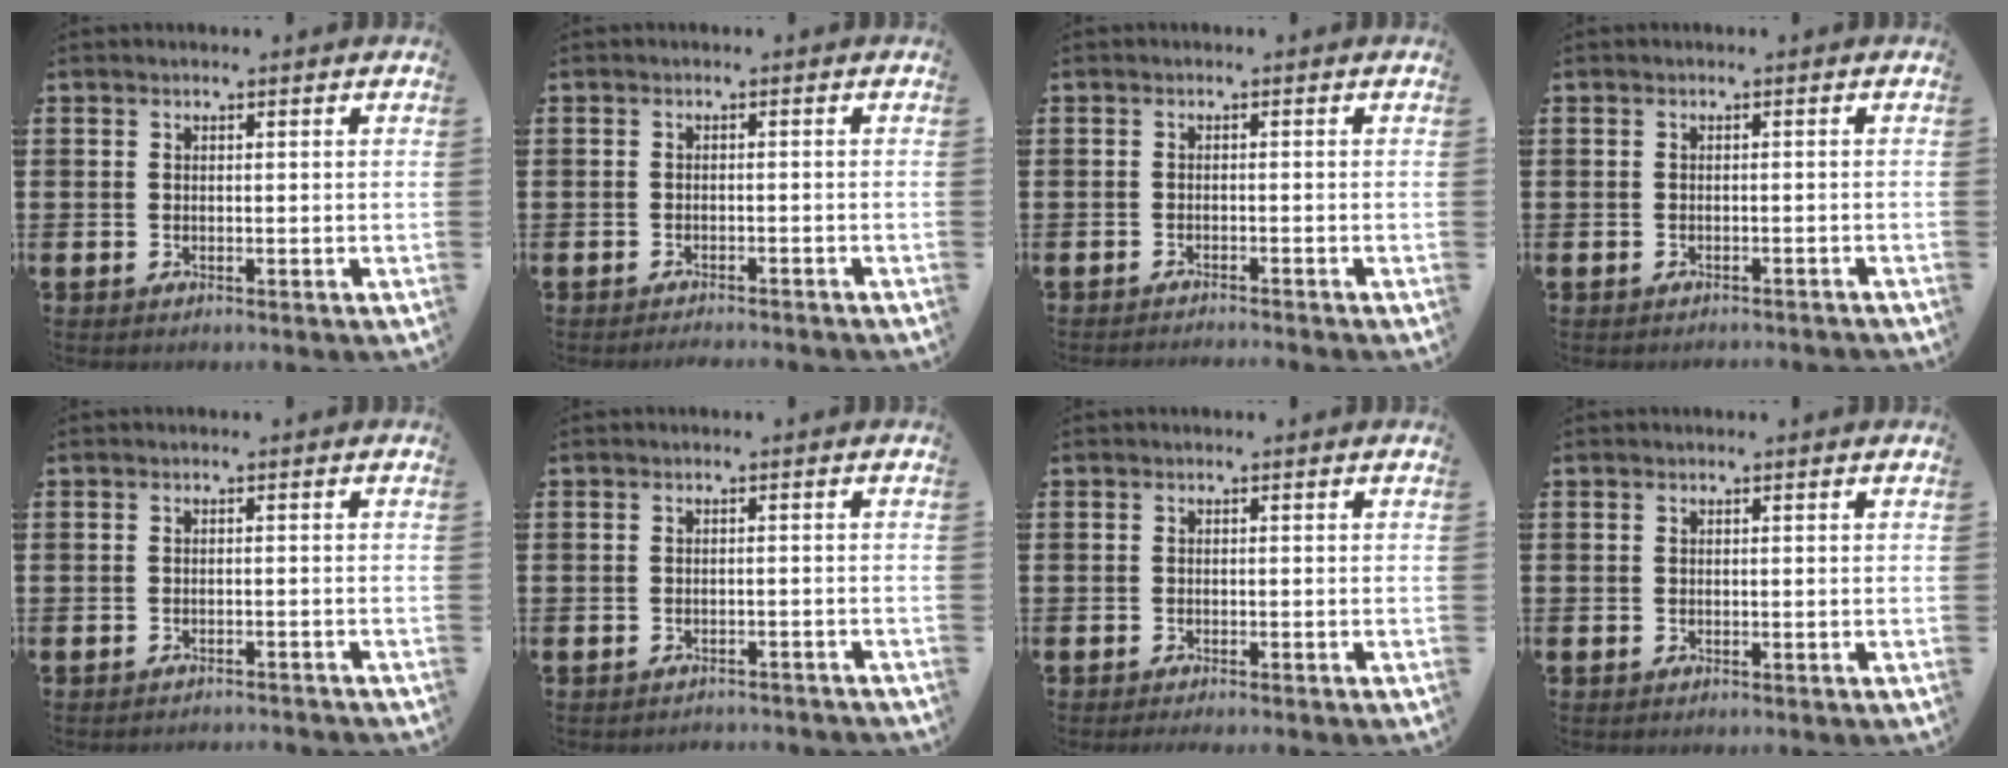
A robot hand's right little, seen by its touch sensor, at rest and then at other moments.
{"total": 1.1, "force": [-1.1, -0.1, 0.0], "torque": [-0.003, 0.002, -0.022]}
{"total": 1.0, "force": [-0.9, -0.3, 0.0], "torque": [0.001, 0.001, -0.019]}
{"total": 0.7, "force": [-0.7, -0.1, 0.1], "torque": [-0.001, -0.001, -0.014]}
{"total": 1.0, "force": [-1.0, -0.1, -0.1], "torque": [0.000, 0.002, -0.021]}
{"total": 1.1, "force": [-1.1, 0.0, -0.1], "torque": [-0.002, 0.002, -0.024]}
{"total": 0.5, "force": [-0.4, -0.1, 0.2], "torque": [-0.002, -0.002, -0.009]}
{"total": 0.0}